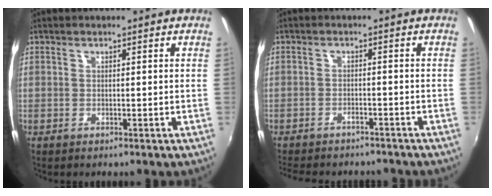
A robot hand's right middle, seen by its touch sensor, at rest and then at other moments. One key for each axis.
{"total": 9.9, "fx": -8.6, "fy": 3.2, "fz": 3.6, "tx": -0.090, "ty": -0.017, "tz": -0.126}